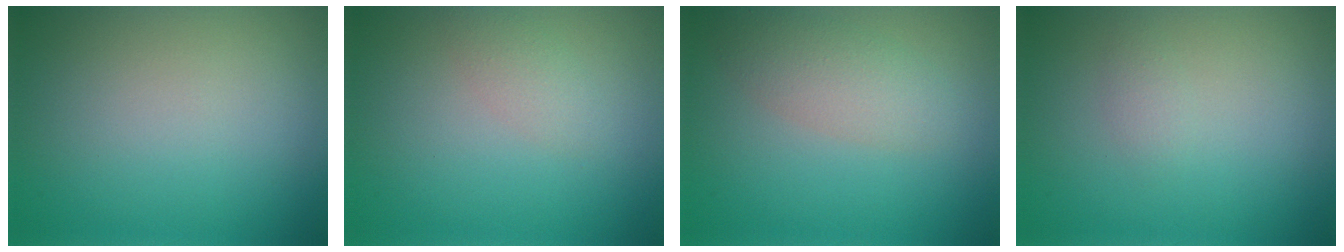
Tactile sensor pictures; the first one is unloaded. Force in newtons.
{"total": 1.5, "press": 1.5, "slide": 0.1}
{"total": 2.8, "press": 2.8, "slide": 0.2}
{"total": 0.9, "press": 0.9, "slide": 0.0}